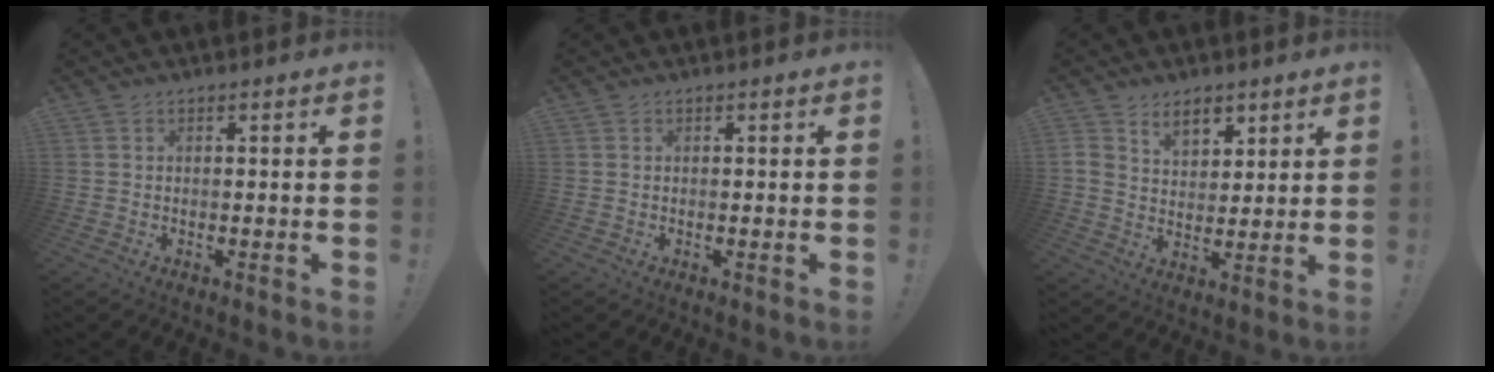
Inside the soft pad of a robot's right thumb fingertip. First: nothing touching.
{"total": 0.0}
{"total": 7.6, "force": [4.9, 4.8, 3.2], "torque": [-0.059, -0.022, 0.094]}